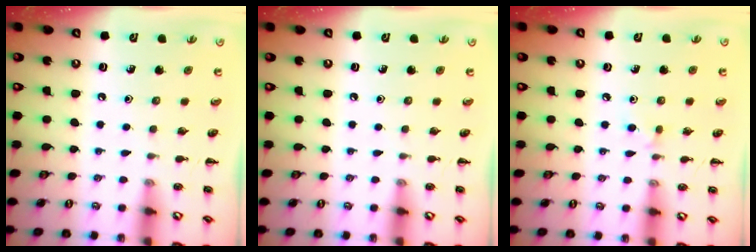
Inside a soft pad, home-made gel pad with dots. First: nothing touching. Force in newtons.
{"total": 0.0}
{"total": 4.6, "press": 4.2, "slide": 1.7}